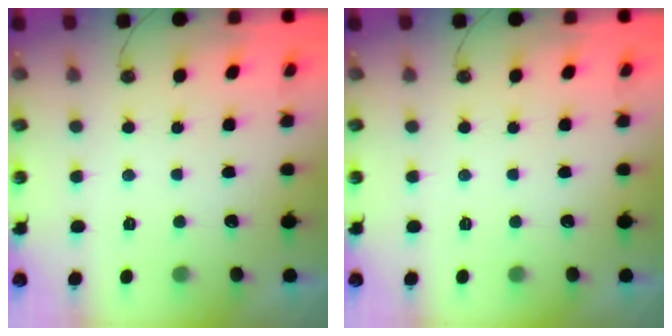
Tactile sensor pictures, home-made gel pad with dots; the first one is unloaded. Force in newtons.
{"total": 0.0}